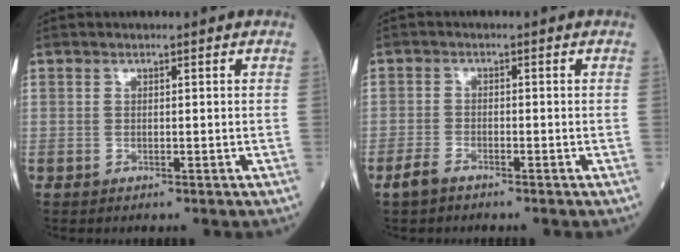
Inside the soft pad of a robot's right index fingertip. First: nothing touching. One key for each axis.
{"total": 2.4, "fx": -2.0, "fy": 0.7, "fz": 1.2, "tx": -0.032, "ty": -0.002, "tz": -0.038}